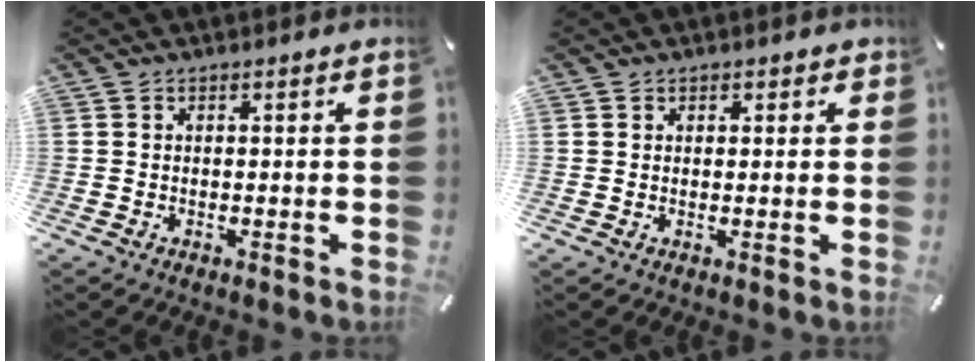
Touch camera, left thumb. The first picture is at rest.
{"total": 1.3, "force": [0.5, 1.2, 0.1], "torque": [0.005, 0.001, 0.006]}